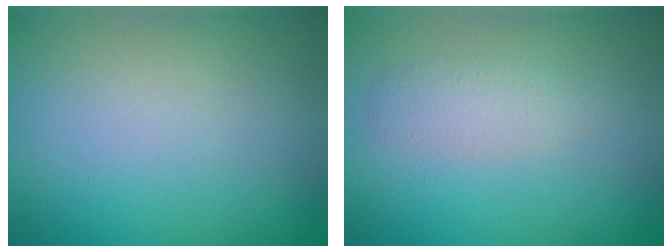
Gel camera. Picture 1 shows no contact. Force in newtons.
{"total": 1.9, "press": 1.9, "slide": 0.1}